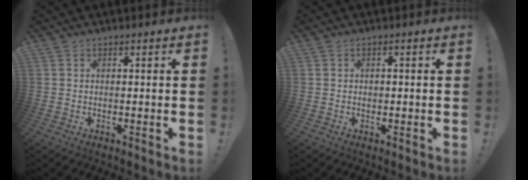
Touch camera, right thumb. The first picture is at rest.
{"total": 0.8, "force": [-0.3, 0.7, 0.1], "torque": [0.005, 0.001, -0.007]}